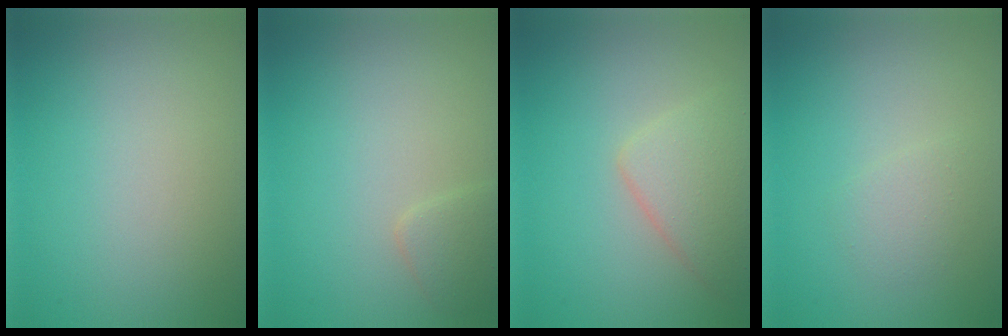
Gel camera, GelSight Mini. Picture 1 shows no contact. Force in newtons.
{"total": 1.5, "press": 1.5, "slide": 0.0}
{"total": 3.6, "press": 3.6, "slide": 0.2}
{"total": 1.4, "press": 1.4, "slide": 0.1}